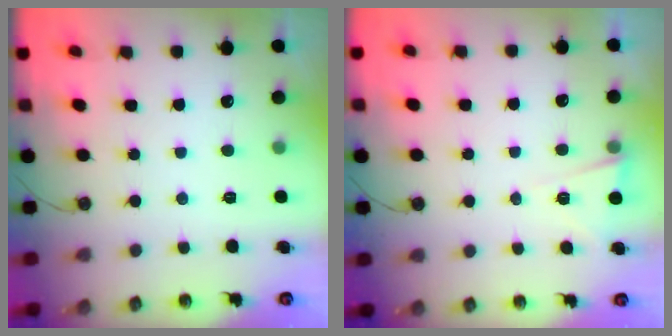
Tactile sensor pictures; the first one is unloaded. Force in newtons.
{"total": 2.8, "press": 2.4, "slide": 1.4}